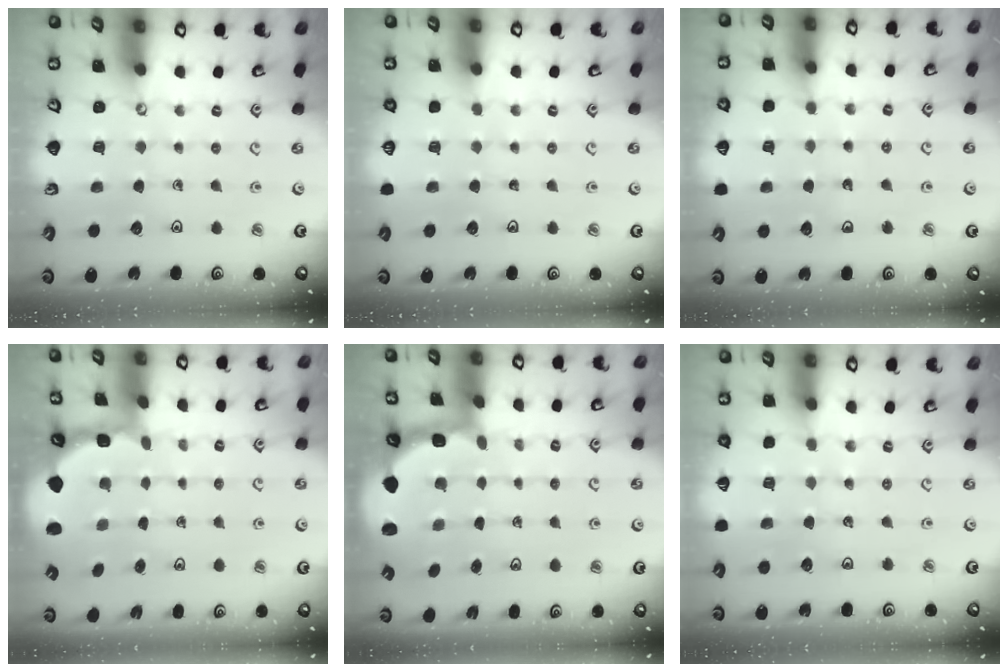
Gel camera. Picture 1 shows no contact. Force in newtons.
{"total": 0.0}
{"total": 4.0, "press": 3.1, "slide": 2.5}
{"total": 1.8, "press": 1.6, "slide": 0.8}
{"total": 2.1, "press": 2.0, "slide": 0.6}
{"total": 2.1, "press": 2.1, "slide": 0.4}